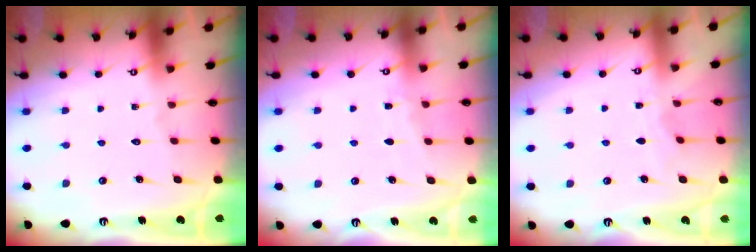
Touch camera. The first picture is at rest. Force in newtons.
{"total": 3.3, "press": 3.2, "slide": 0.4}
{"total": 3.2, "press": 3.2, "slide": 0.4}